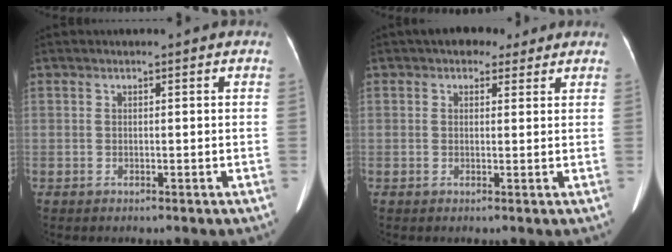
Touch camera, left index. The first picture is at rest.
{"total": 4.0, "force": [2.8, 2.5, 1.5], "torque": [-0.017, 0.016, 0.039]}